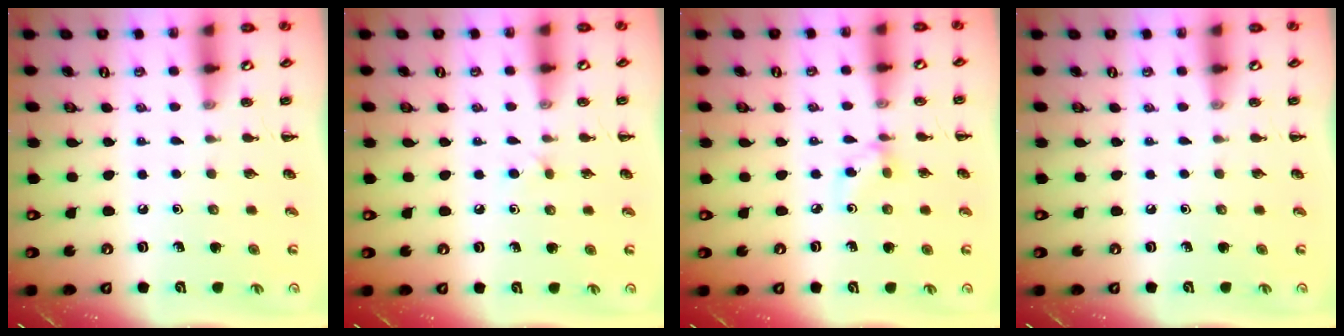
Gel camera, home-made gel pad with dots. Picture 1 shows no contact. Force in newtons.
{"total": 2.8, "press": 2.7, "slide": 1.0}
{"total": 3.0, "press": 2.8, "slide": 1.2}
{"total": 0.0}